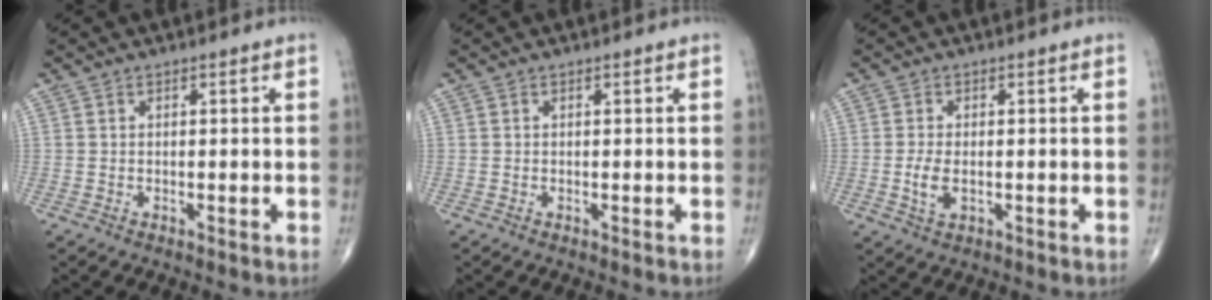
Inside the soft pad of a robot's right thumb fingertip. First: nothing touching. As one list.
[{"total": 0.0}, {"total": 3.6, "force": [-0.6, 1.9, 3.0], "torque": [-0.062, -0.005, -0.010]}]